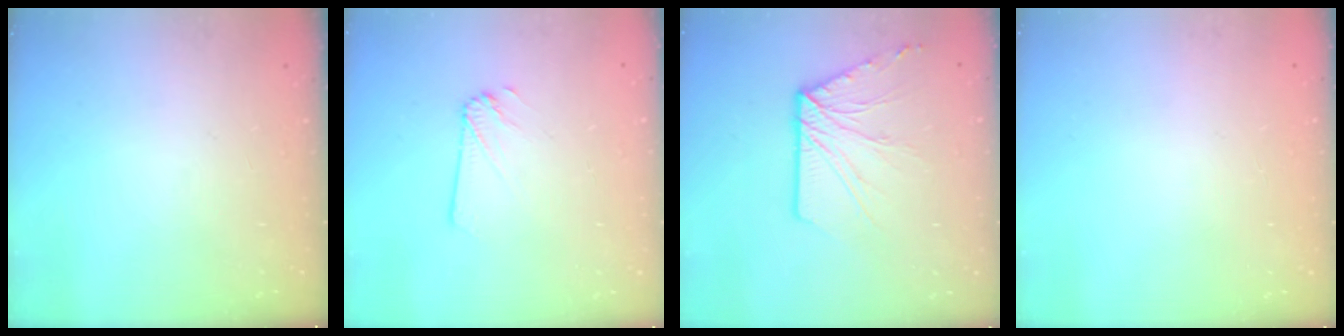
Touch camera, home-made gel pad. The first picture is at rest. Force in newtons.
{"total": 2.1, "press": 2.1, "slide": 0.1}
{"total": 9.3, "press": 9.3, "slide": 0.3}
{"total": 0.0}